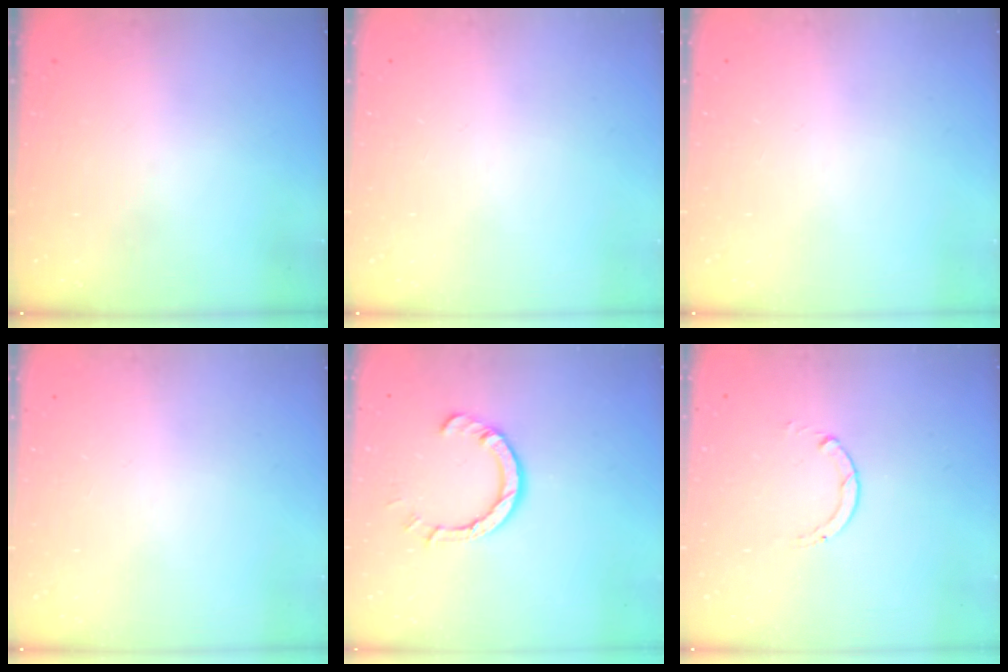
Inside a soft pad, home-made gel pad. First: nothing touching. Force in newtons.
{"total": 0.0}
{"total": 0.0}
{"total": 0.0}
{"total": 5.5, "press": 5.5, "slide": 0.4}
{"total": 0.8, "press": 0.7, "slide": 0.1}